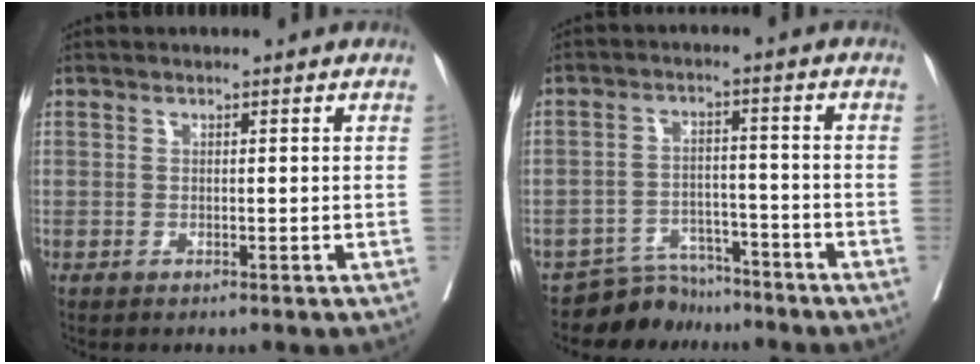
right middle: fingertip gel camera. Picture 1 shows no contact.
{"total": 5.6, "force": [-5.2, 1.9, -0.7], "torque": [0.013, 0.013, -0.087]}